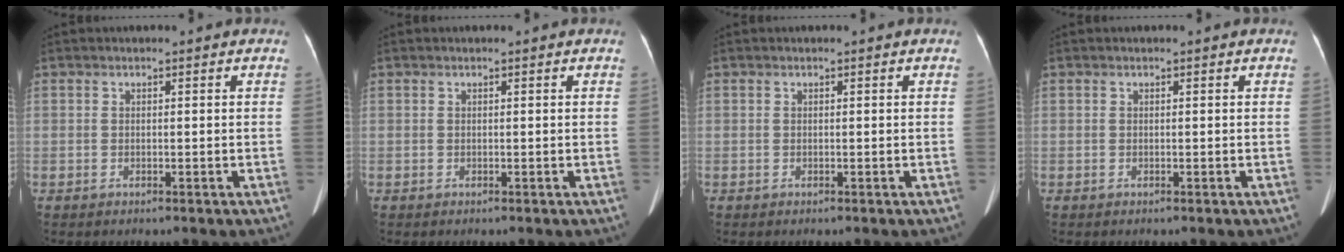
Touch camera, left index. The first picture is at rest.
{"total": 0.0}
{"total": 0.0}
{"total": 0.0}